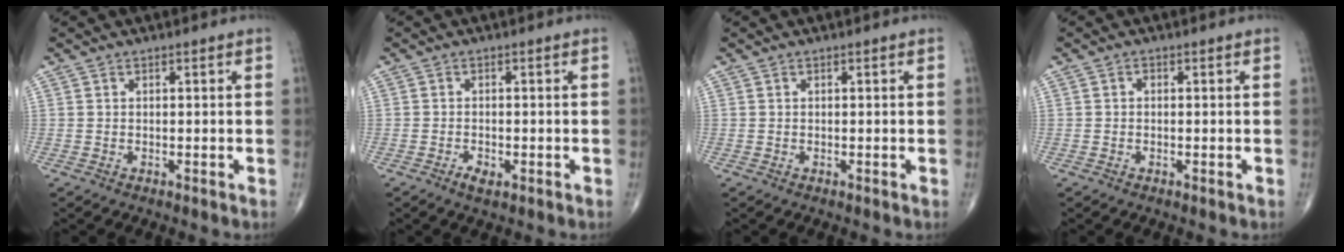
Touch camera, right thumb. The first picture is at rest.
{"total": 2.1, "force": [-1.1, 1.0, 1.5], "torque": [-0.027, 0.001, -0.017]}
{"total": 0.0}
{"total": 0.6, "force": [-0.1, 0.5, 0.3], "torque": [-0.003, 0.002, -0.007]}